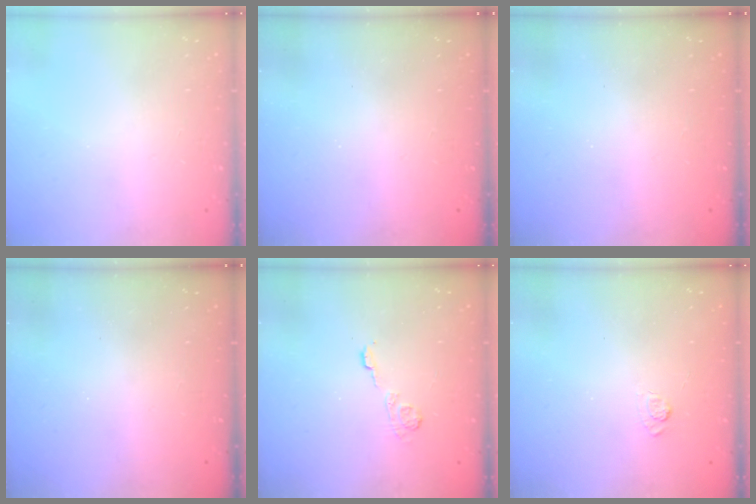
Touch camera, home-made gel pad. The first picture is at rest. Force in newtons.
{"total": 2.3, "press": 2.2, "slide": 0.7}
{"total": 2.2, "press": 2.1, "slide": 0.7}
{"total": 2.4, "press": 2.2, "slide": 0.8}
{"total": 4.0, "press": 3.8, "slide": 1.2}
{"total": 2.2, "press": 1.8, "slide": 1.3}